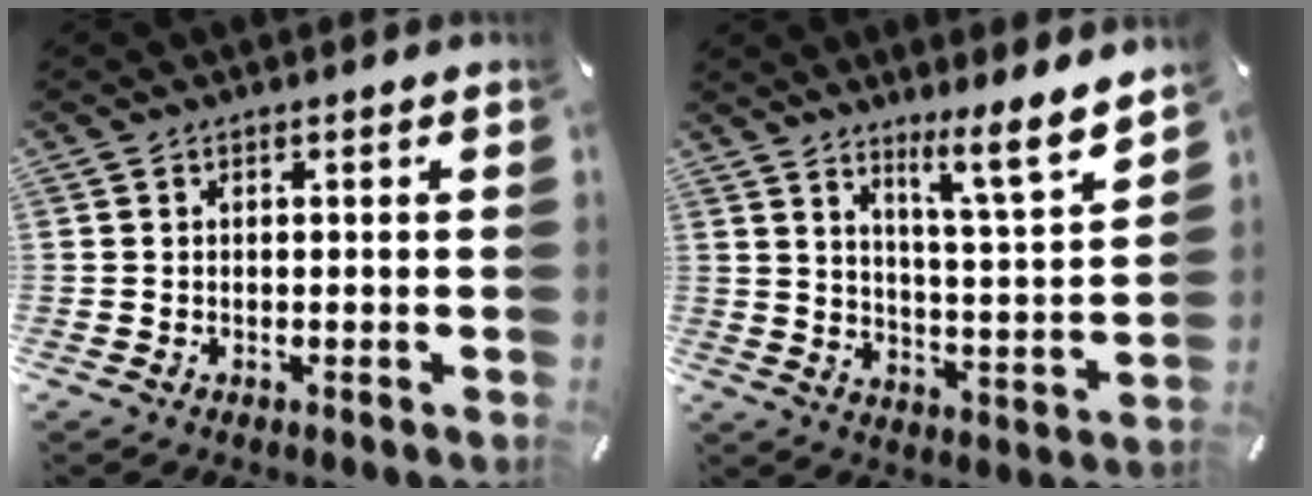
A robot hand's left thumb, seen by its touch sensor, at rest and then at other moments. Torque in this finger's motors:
{"motor_torque": [0.62, -0.91, 0.26, -0.14, 0.08]}